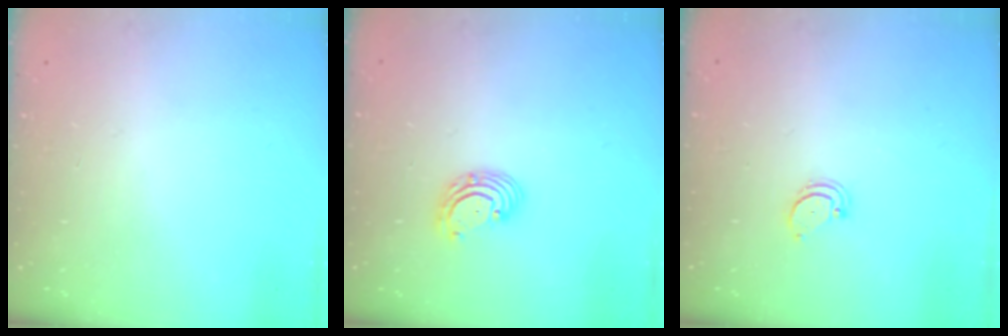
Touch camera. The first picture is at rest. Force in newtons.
{"total": 2.8, "press": 2.8, "slide": 0.2}
{"total": 1.9, "press": 1.9, "slide": 0.2}